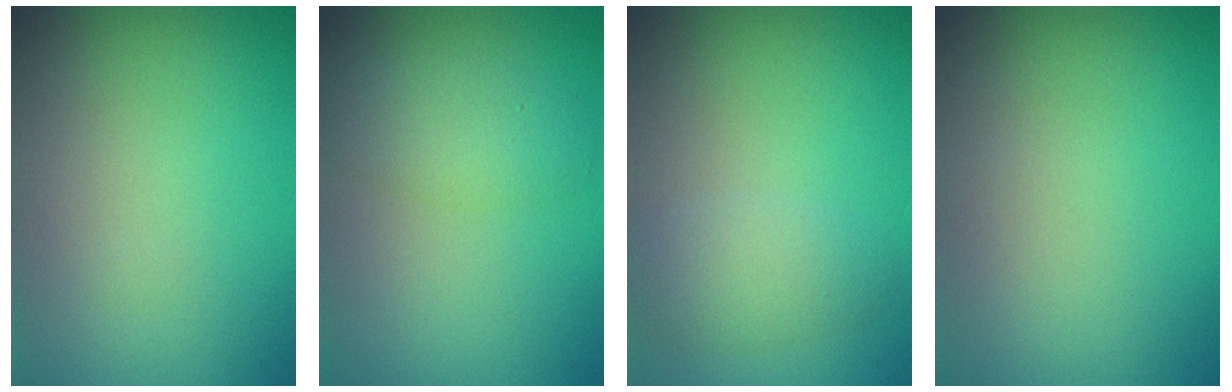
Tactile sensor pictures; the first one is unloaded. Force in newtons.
{"total": 2.8, "press": 2.8, "slide": 0.1}
{"total": 2.6, "press": 2.6, "slide": 0.1}
{"total": 0.0}